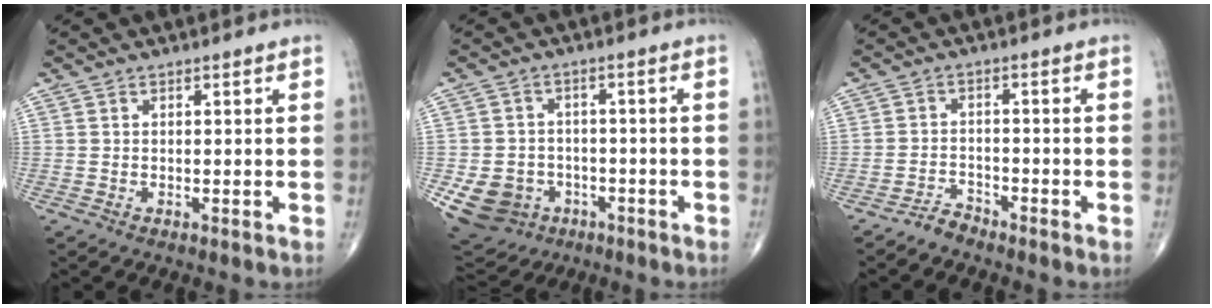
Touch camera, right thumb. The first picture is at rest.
{"total": 10.8, "force": [-3.9, 9.3, 3.9], "torque": [-0.076, 0.019, -0.050]}
{"total": 2.5, "force": [-2.4, 0.7, 0.0], "torque": [0.005, 0.005, -0.048]}